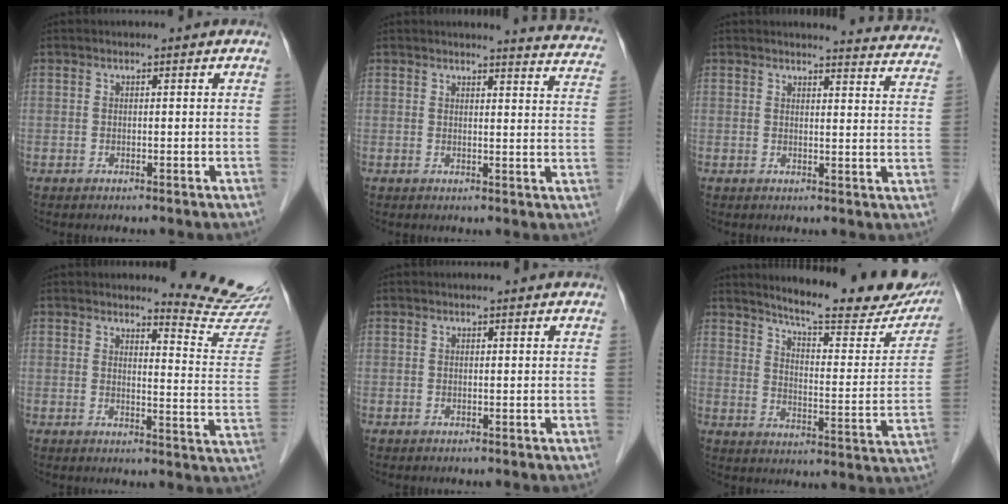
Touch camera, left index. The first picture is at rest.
{"total": 9.4, "force": [9.3, 0.0, 1.3], "torque": [-0.002, -0.066, 0.075]}
{"total": 11.5, "force": [11.4, 0.6, 1.4], "torque": [0.008, -0.066, 0.096]}
{"total": 10.0, "force": [9.9, -1.1, 0.9], "torque": [-0.011, -0.102, 0.106]}
{"total": 1.2, "force": [1.2, 0.0, 0.3], "torque": [-0.011, 0.006, 0.013]}
{"total": 22.1, "force": [19.5, 3.2, 10.0], "torque": [-0.134, -0.057, 0.243]}